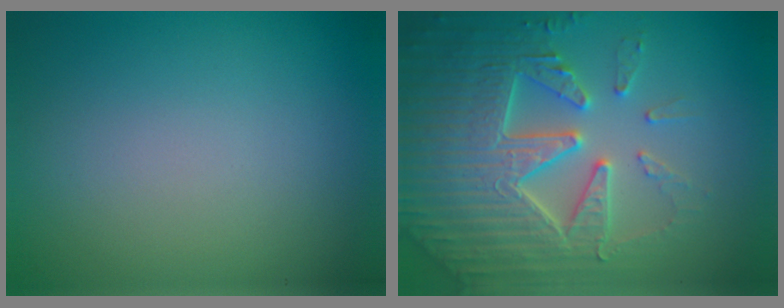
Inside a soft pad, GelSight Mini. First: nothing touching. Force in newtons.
{"total": 7.7, "press": 7.5, "slide": 1.6}